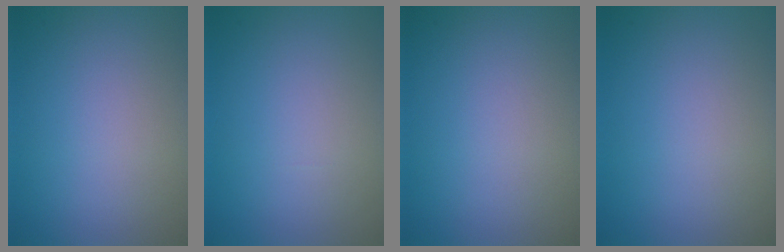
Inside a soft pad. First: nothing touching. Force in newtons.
{"total": 0.0}
{"total": 0.0}
{"total": 0.0}